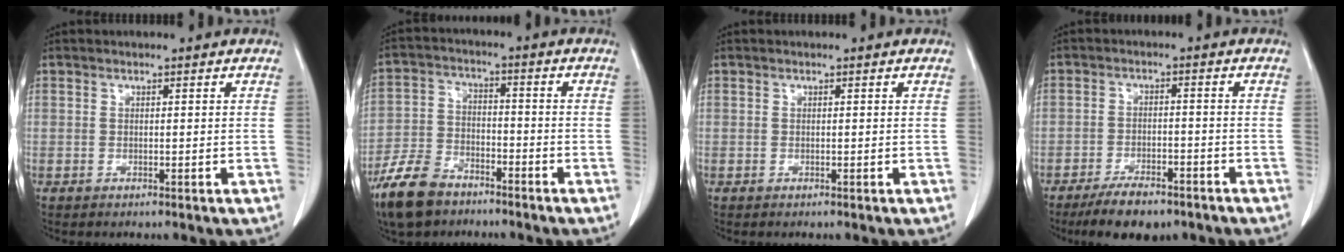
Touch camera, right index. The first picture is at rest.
{"total": 9.6, "force": [-7.1, 4.7, 4.5], "torque": [-0.106, -0.011, -0.136]}
{"total": 0.0}
{"total": 7.3, "force": [-5.6, 2.7, 3.8], "torque": [-0.063, -0.004, -0.091]}